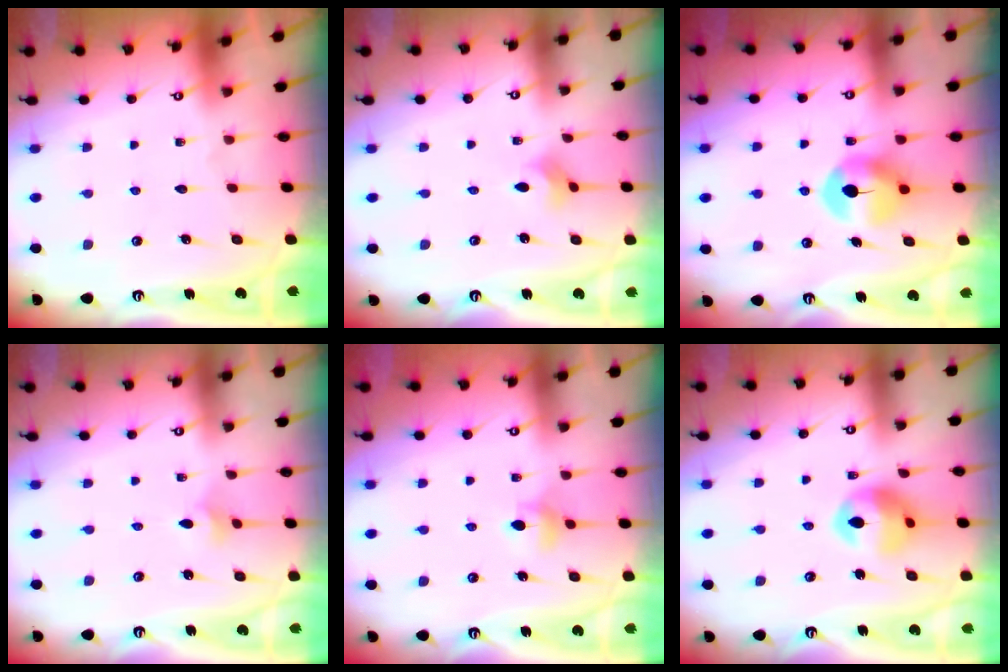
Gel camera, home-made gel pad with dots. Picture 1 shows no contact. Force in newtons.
{"total": 2.8, "press": 2.8, "slide": 0.7}
{"total": 8.4, "press": 8.3, "slide": 1.2}
{"total": 2.7, "press": 2.6, "slide": 0.5}
{"total": 4.6, "press": 4.5, "slide": 0.8}
{"total": 12.5, "press": 12.4, "slide": 1.5}